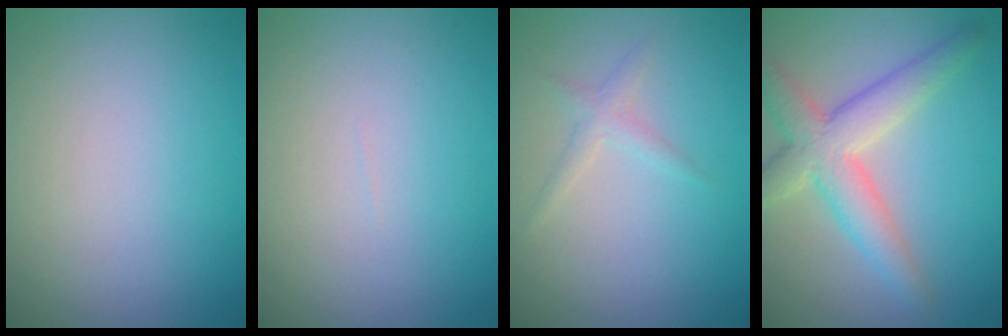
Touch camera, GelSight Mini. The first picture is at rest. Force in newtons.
{"total": 0.0}
{"total": 1.2, "press": 1.2, "slide": 0.1}
{"total": 5.4, "press": 5.4, "slide": 0.4}